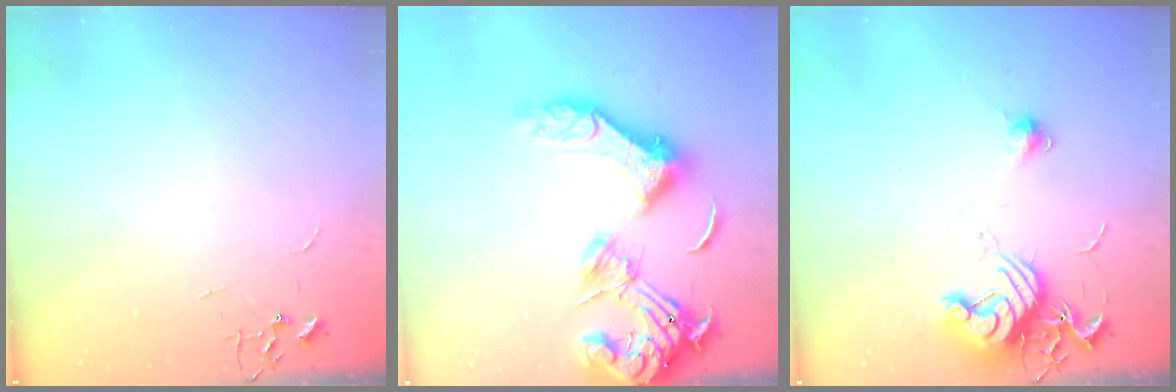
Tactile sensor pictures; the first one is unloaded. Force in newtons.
{"total": 20.7, "press": 20.5, "slide": 2.6}
{"total": 13.2, "press": 13.2, "slide": 0.5}